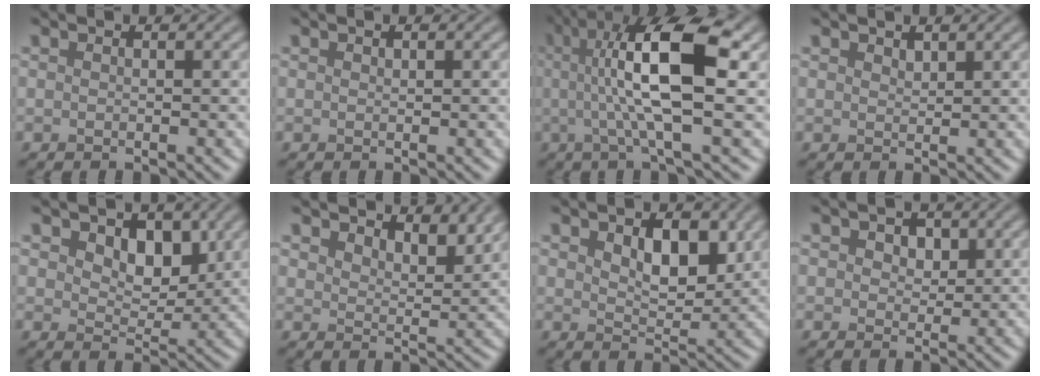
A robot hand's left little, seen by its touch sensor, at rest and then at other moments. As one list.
[{"total": 0.0}, {"total": 9.7, "force": [1.2, 2.3, 9.4], "torque": [-0.161, 0.005, 0.019]}, {"total": 0.9, "force": [0.7, 0.4, 0.4], "torque": [-0.010, -0.001, 0.014]}, {"total": 4.2, "force": [1.9, 2.7, 2.7], "torque": [-0.048, -0.012, 0.017]}, {"total": 4.0, "force": [3.3, 1.6, 1.6], "torque": [-0.034, -0.005, 0.038]}, {"total": 4.5, "force": [1.3, 2.7, 3.4], "torque": [-0.064, -0.010, 0.018]}, {"total": 3.0, "force": [1.2, 2.2, 1.7], "torque": [-0.036, 0.004, 0.008]}]